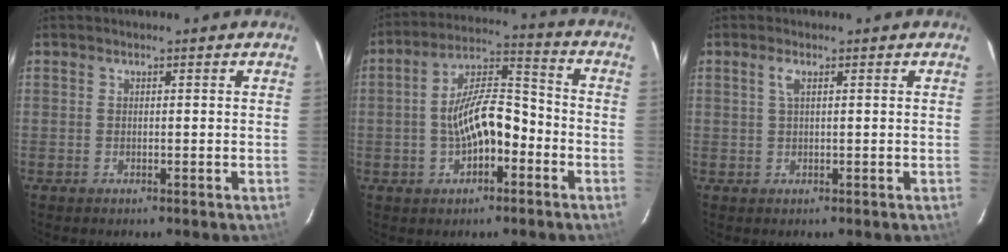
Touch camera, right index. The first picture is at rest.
{"total": 11.2, "force": [-3.4, 5.2, 9.3], "torque": [-0.176, 0.024, -0.051]}
{"total": 1.5, "force": [0.6, 0.2, 1.4], "torque": [-0.030, 0.003, 0.010]}